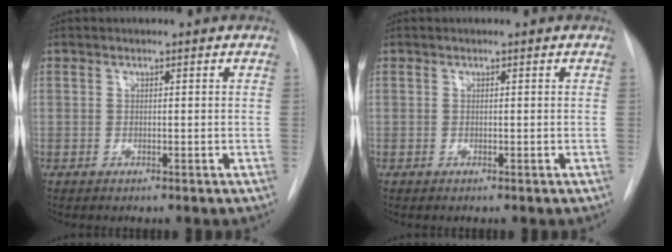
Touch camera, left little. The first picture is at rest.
{"total": 0.0}